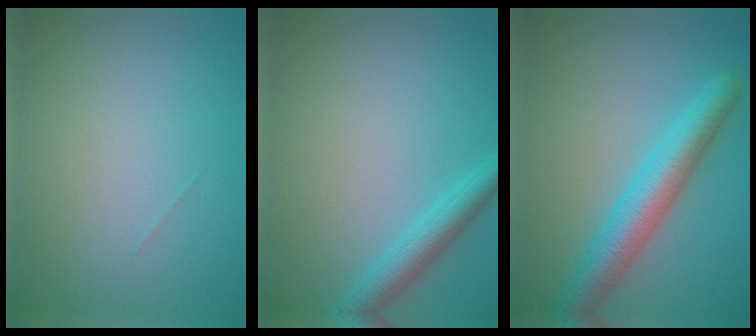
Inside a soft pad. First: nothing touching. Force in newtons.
{"total": 3.0, "press": 3.0, "slide": 0.2}
{"total": 5.5, "press": 5.5, "slide": 0.2}